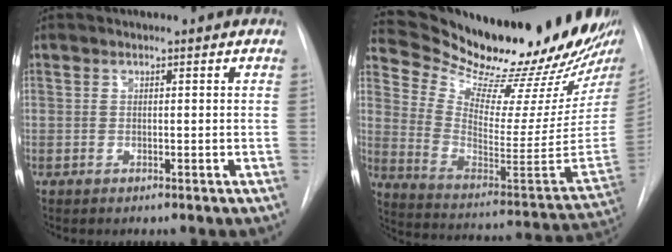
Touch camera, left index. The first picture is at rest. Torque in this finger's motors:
{"motor_torque": [-0.67, -0.84, 0.08, -0.01]}